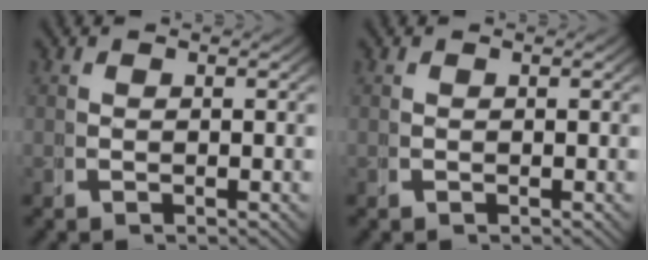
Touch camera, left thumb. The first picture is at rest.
{"total": 0.0}